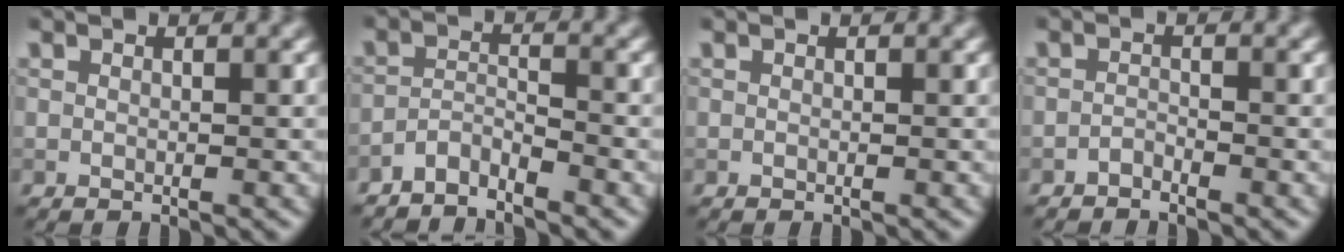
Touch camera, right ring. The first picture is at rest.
{"total": 2.4, "force": [-2.3, 0.3, 0.7], "torque": [-0.011, 0.006, -0.049]}
{"total": 0.0}
{"total": 0.9, "force": [-0.9, 0.2, 0.2], "torque": [-0.003, 0.002, -0.019]}